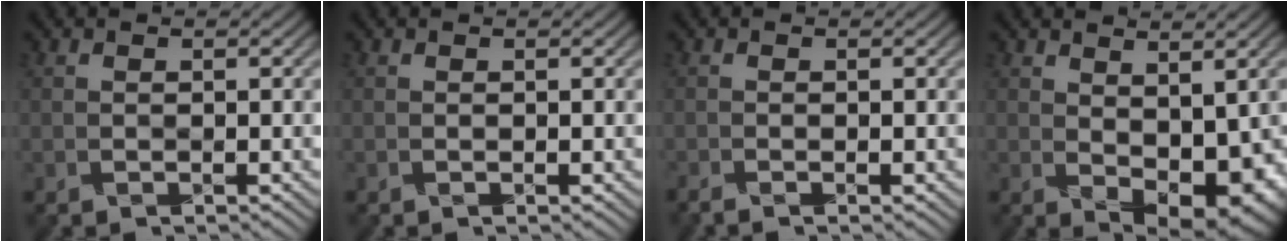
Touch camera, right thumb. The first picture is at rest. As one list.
[{"total": 0.0}, {"total": 0.9, "force": [-0.7, 0.2, 0.5], "torque": [-0.015, -0.002, -0.015]}, {"total": 7.7, "force": [0.2, 3.9, 6.7], "torque": [-0.091, -0.007, 0.016]}]